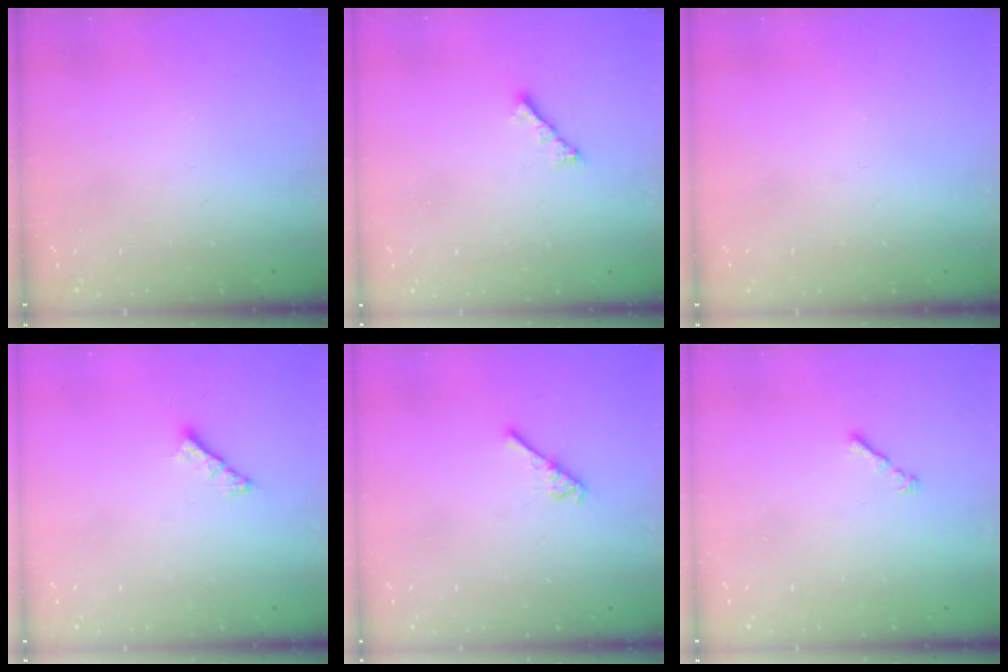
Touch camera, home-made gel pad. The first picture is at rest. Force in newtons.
{"total": 2.0, "press": 1.9, "slide": 0.5}
{"total": 0.0}
{"total": 1.2, "press": 1.2, "slide": 0.3}
{"total": 3.8, "press": 3.7, "slide": 0.6}
{"total": 0.9, "press": 0.8, "slide": 0.5}